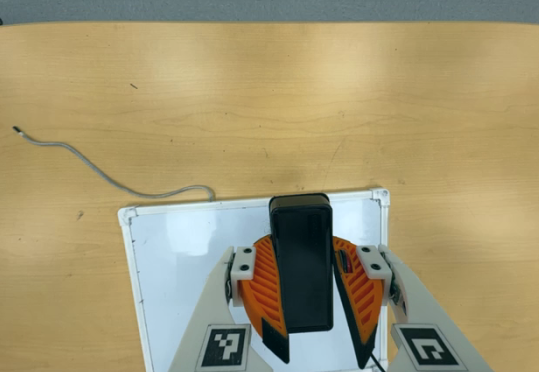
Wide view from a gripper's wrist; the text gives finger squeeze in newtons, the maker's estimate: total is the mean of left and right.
{"total": 9.6, "left": 9.3, "right": 9.9}